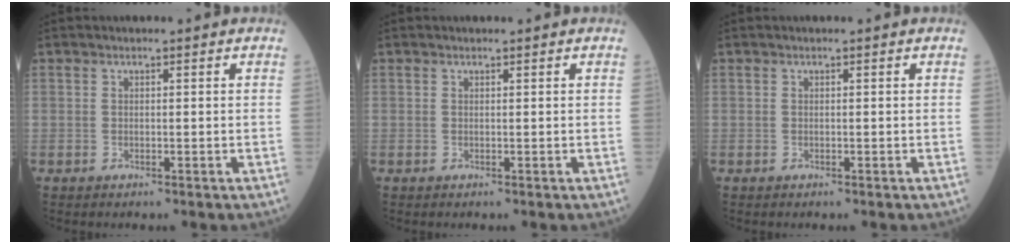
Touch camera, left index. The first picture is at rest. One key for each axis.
{"total": 0.0}
{"total": 0.0}